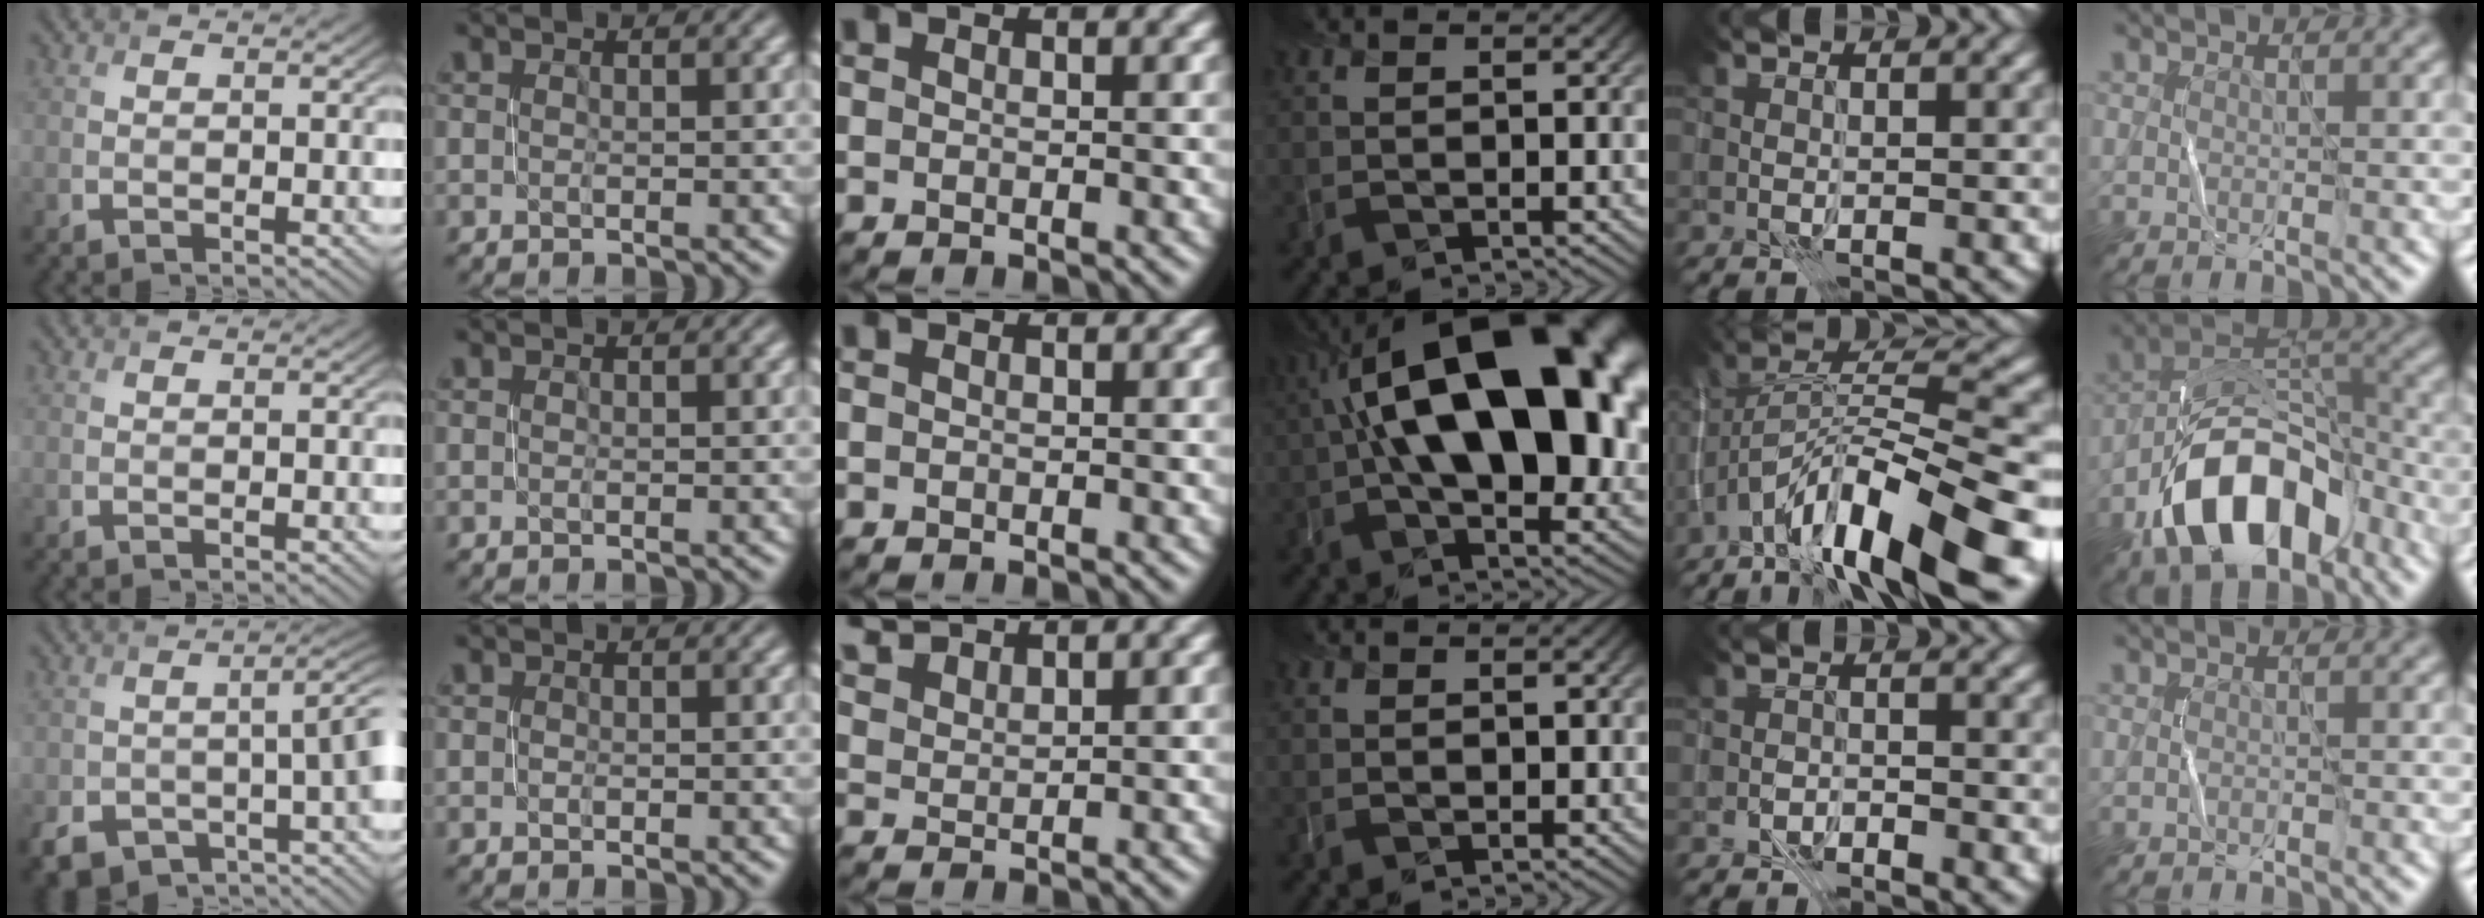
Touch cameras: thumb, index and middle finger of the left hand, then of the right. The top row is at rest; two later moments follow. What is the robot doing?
{"motion": "close", "object": "stapler"}